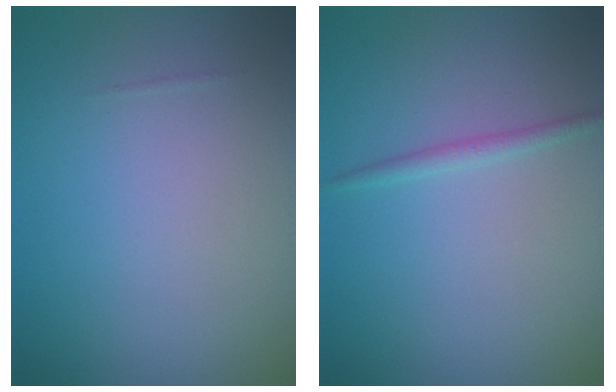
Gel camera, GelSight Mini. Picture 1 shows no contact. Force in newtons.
{"total": 1.1, "press": 1.1, "slide": 0.1}